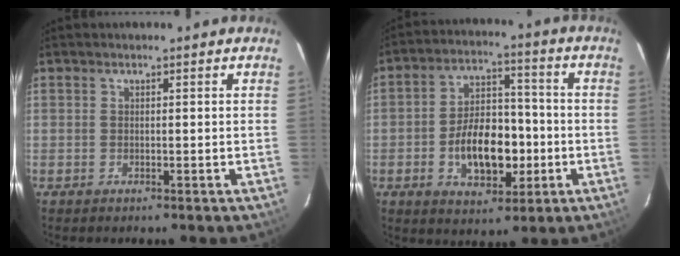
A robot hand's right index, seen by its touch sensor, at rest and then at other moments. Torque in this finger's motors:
{"motor_torque": [0.47, -0.21, 0.30, 0.15]}